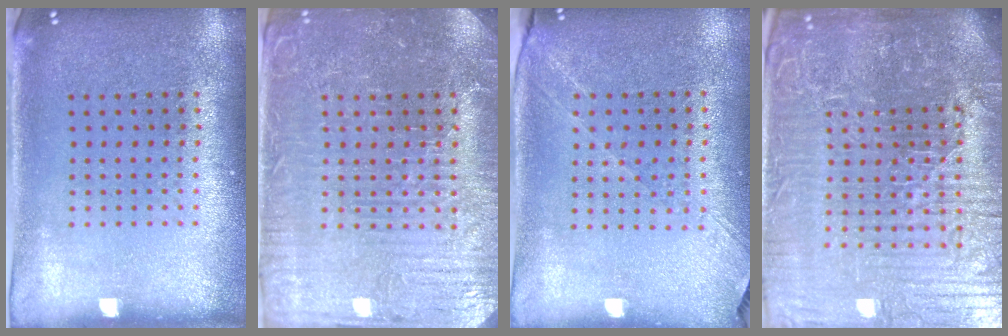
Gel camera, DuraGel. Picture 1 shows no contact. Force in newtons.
{"total": 4.3, "press": 4.1, "slide": 1.2}
{"total": 1.3, "press": 1.2, "slide": 0.4}
{"total": 7.9, "press": 7.0, "slide": 3.7}